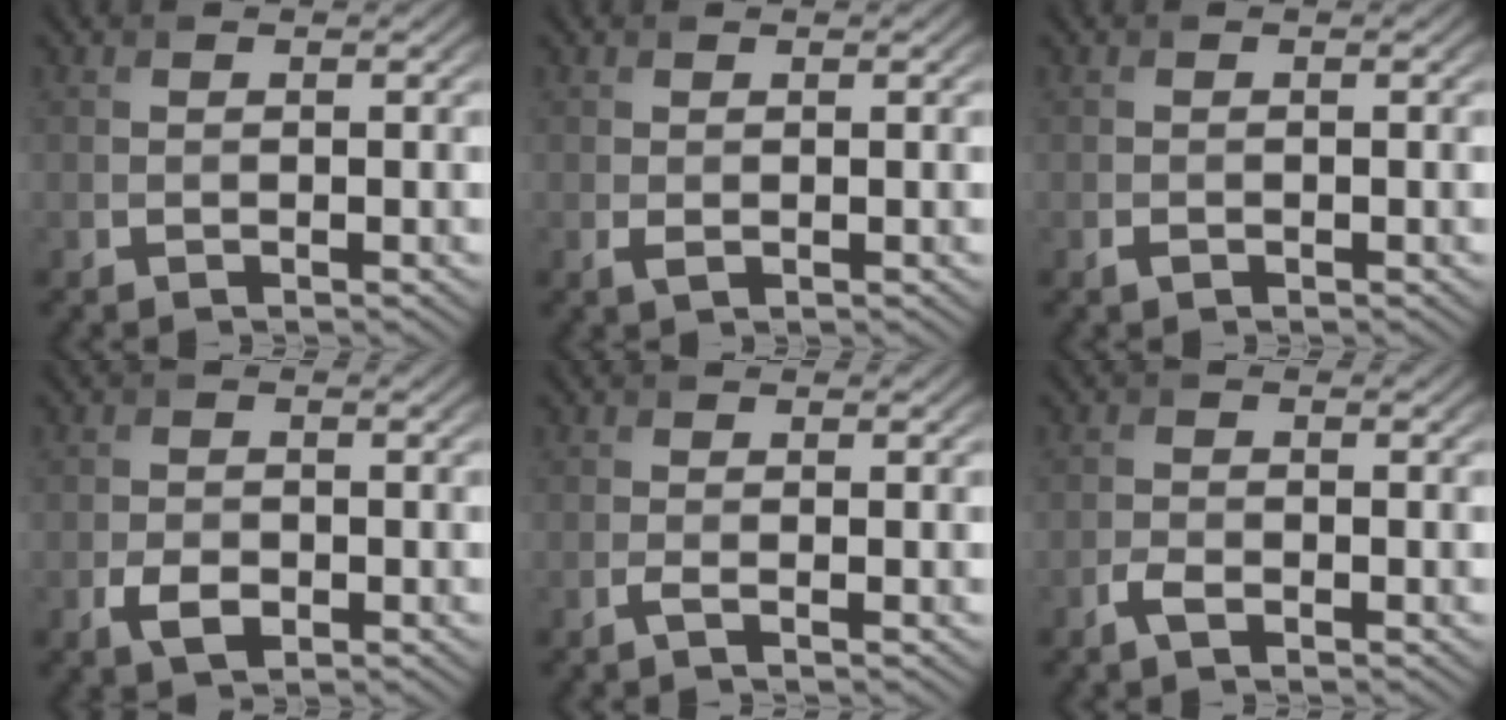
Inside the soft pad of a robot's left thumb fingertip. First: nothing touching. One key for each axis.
{"total": 0.8, "fx": -0.1, "fy": 0.5, "fz": 0.7, "tx": -0.018, "ty": -0.003, "tz": 0.000}
{"total": 0.6, "fx": -0.4, "fy": 0.4, "fz": 0.3, "tx": -0.006, "ty": -0.003, "tz": -0.006}
{"total": 2.7, "fx": -1.2, "fy": 1.7, "fz": 1.8, "tx": -0.041, "ty": -0.006, "tz": -0.022}
{"total": 1.0, "fx": -0.3, "fy": 0.0, "fz": 0.9, "tx": -0.020, "ty": 0.001, "tz": -0.011}
{"total": 1.7, "fx": -1.1, "fy": 0.6, "fz": 1.1, "tx": -0.026, "ty": -0.001, "tz": -0.025}